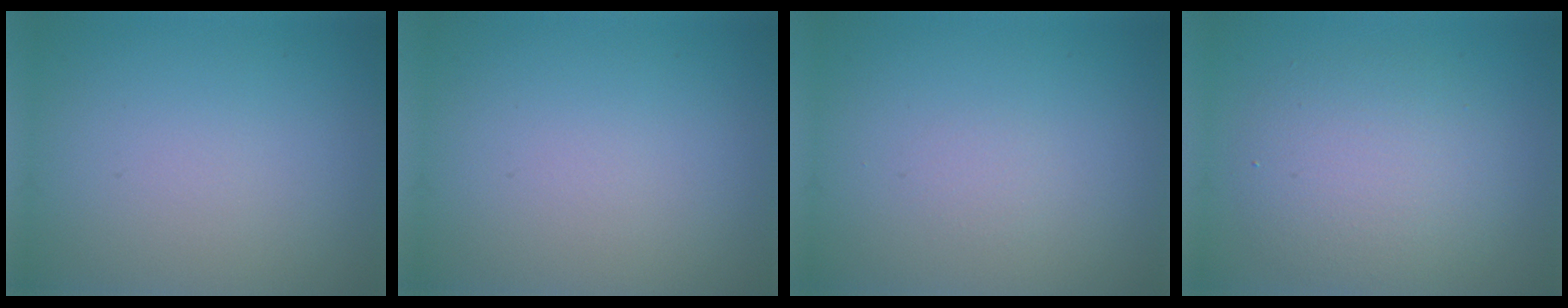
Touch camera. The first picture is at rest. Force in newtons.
{"total": 0.0}
{"total": 0.5, "press": 0.5, "slide": 0.1}
{"total": 4.7, "press": 4.7, "slide": 0.2}